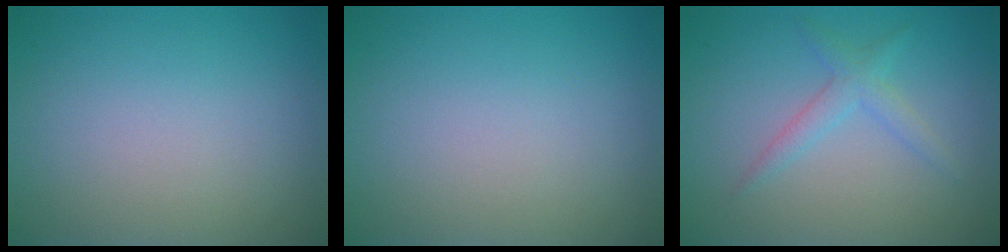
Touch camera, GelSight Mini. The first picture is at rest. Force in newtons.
{"total": 0.0}
{"total": 1.9, "press": 1.9, "slide": 0.0}